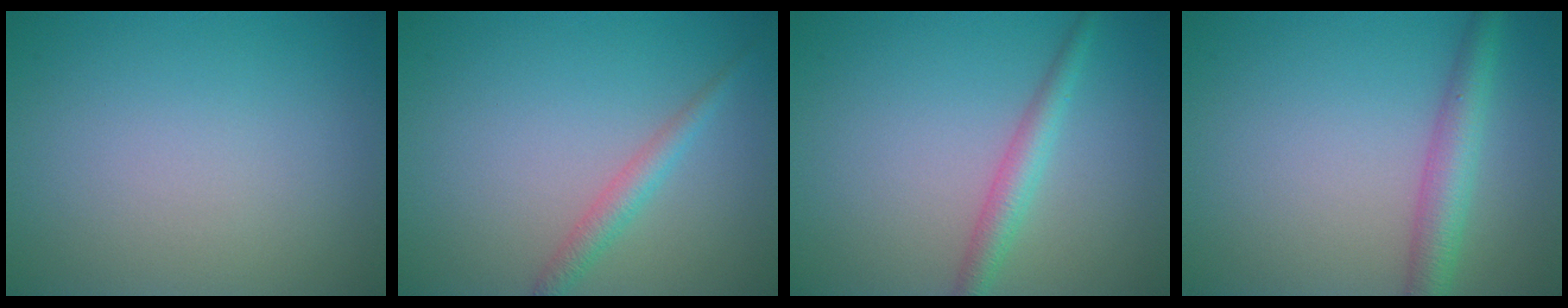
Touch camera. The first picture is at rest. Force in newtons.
{"total": 1.9, "press": 1.9, "slide": 0.1}
{"total": 2.5, "press": 2.5, "slide": 0.0}
{"total": 3.6, "press": 3.6, "slide": 0.1}